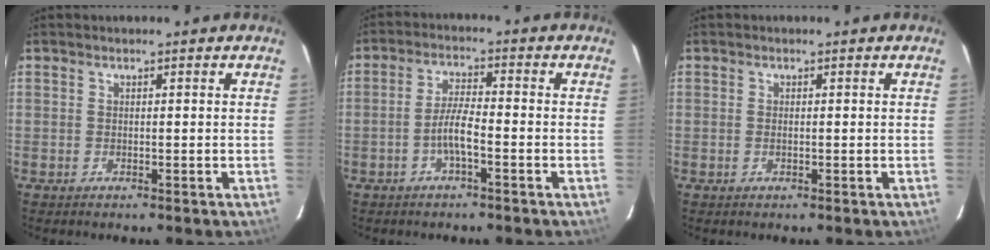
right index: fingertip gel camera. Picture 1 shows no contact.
{"total": 4.6, "force": [-2.2, 0.6, 4.0], "torque": [-0.083, 0.005, -0.042]}
{"total": 0.8, "force": [-0.2, 0.2, 0.7], "torque": [-0.016, -0.001, -0.004]}